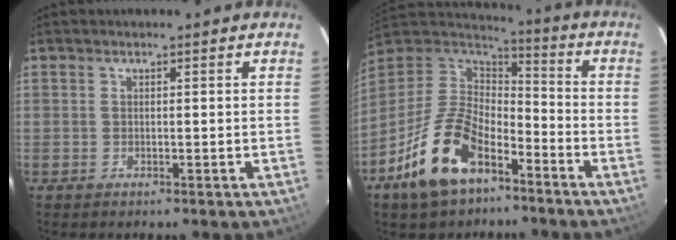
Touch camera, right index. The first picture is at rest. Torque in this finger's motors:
{"motor_torque": [0.60, -0.55, 0.93, 0.21]}